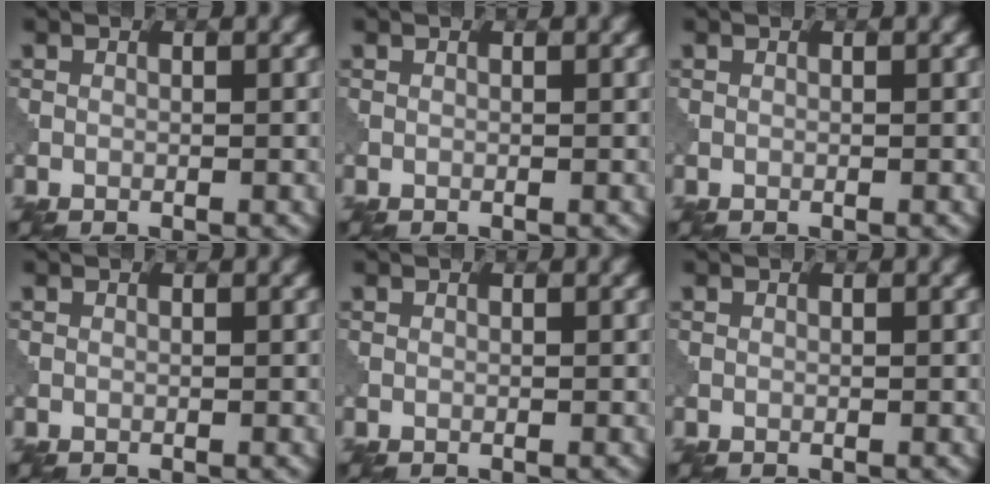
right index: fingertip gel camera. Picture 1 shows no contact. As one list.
[{"total": 0.0}, {"total": 0.0}, {"total": 0.0}, {"total": 0.0}, {"total": 0.0}]